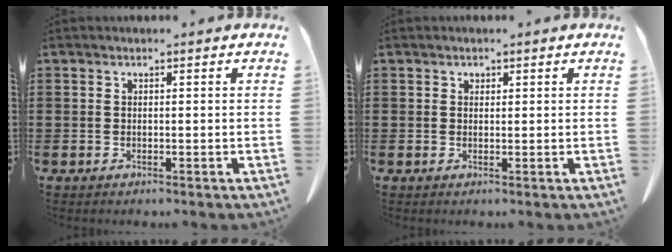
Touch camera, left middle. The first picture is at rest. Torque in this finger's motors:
{"motor_torque": [-0.29, 0.68, -0.03, 0.01]}